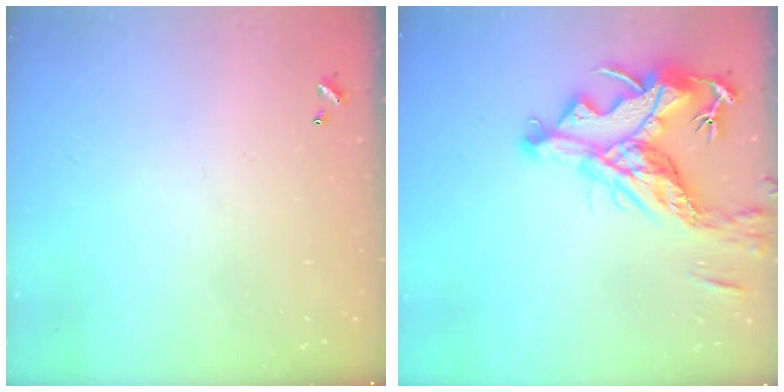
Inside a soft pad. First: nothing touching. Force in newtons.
{"total": 15.6, "press": 15.4, "slide": 2.6}